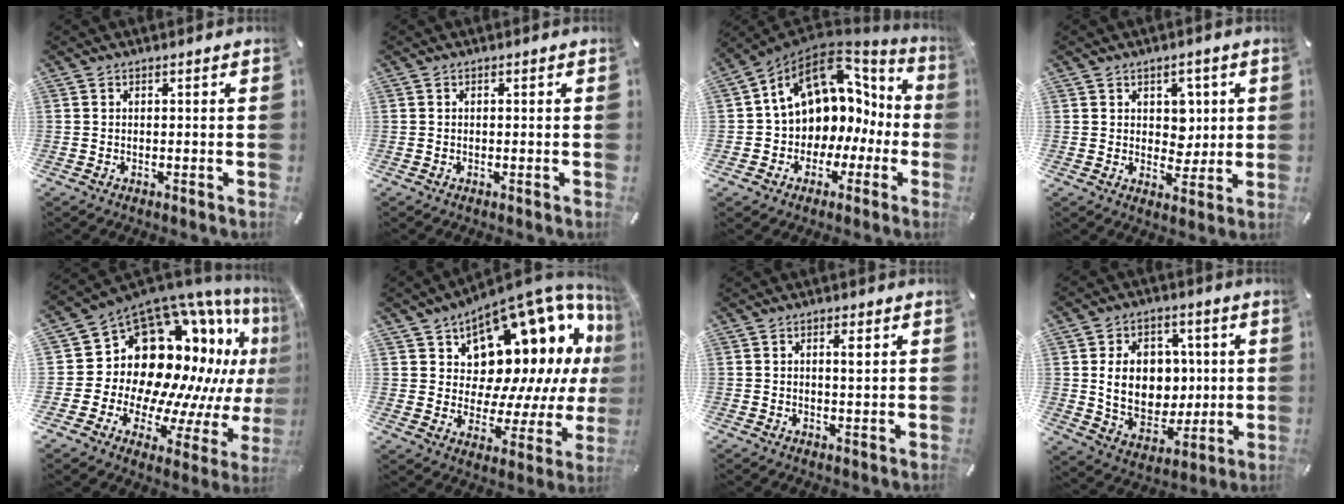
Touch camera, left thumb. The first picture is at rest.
{"total": 0.0}
{"total": 12.1, "force": [4.5, 9.7, 5.7], "torque": [-0.106, -0.040, 0.083]}
{"total": 6.0, "force": [1.9, 5.1, 2.6], "torque": [-0.020, -0.007, 0.026]}
{"total": 21.4, "force": [8.7, 14.6, 13.1], "torque": [-0.200, -0.127, 0.183]}
{"total": 18.3, "force": [11.5, 10.8, 9.2], "torque": [-0.104, -0.121, 0.203]}
{"total": 2.4, "force": [0.7, 0.8, 2.1], "torque": [-0.037, 0.000, 0.008]}
{"total": 14.3, "force": [1.9, 11.8, 7.8], "torque": [-0.134, 0.004, 0.046]}